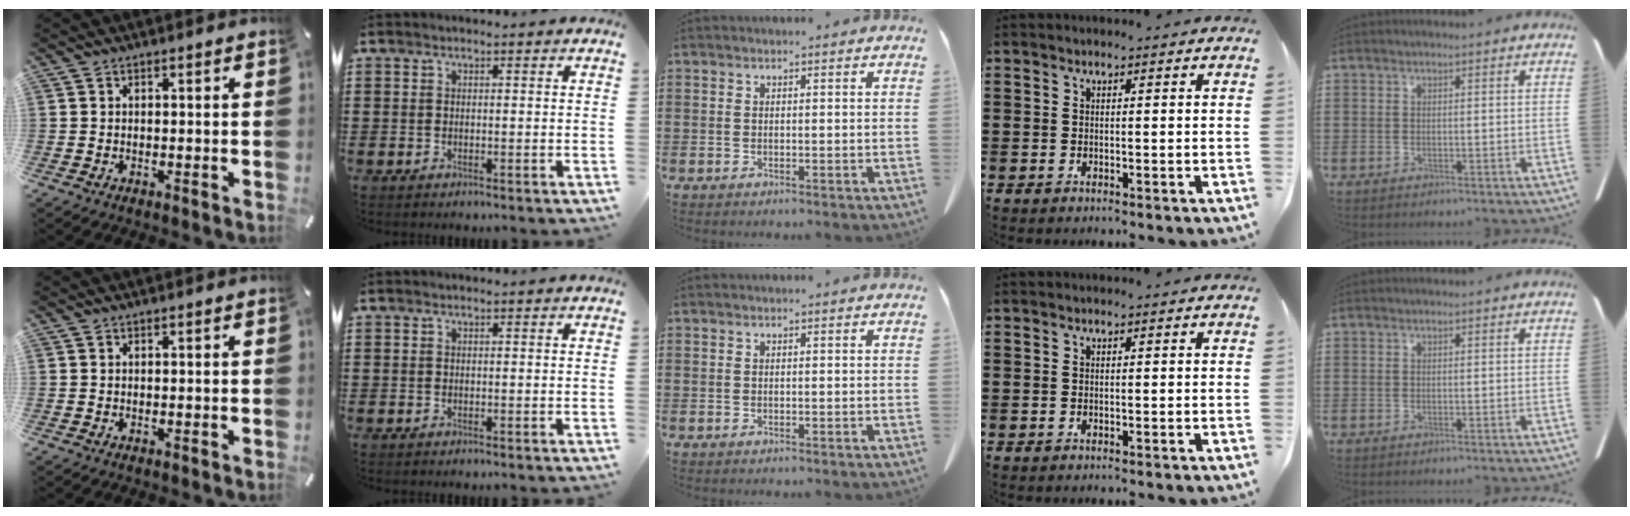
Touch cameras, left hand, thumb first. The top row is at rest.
{}